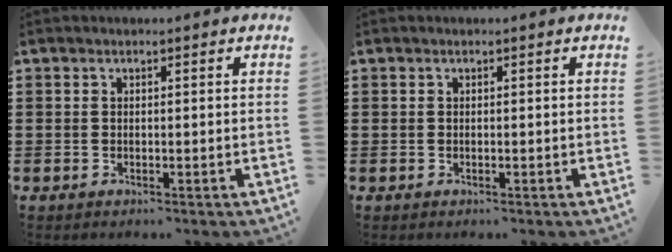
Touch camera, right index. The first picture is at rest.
{"total": 0.0}